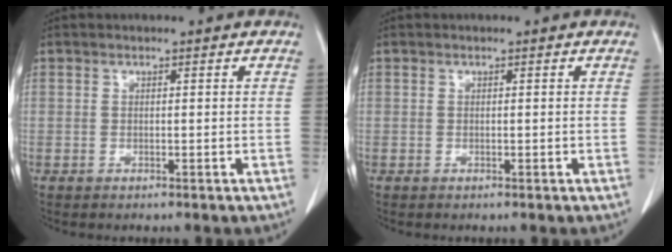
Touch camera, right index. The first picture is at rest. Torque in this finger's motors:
{"motor_torque": [-0.01, 0.01, 0.00, 0.00]}